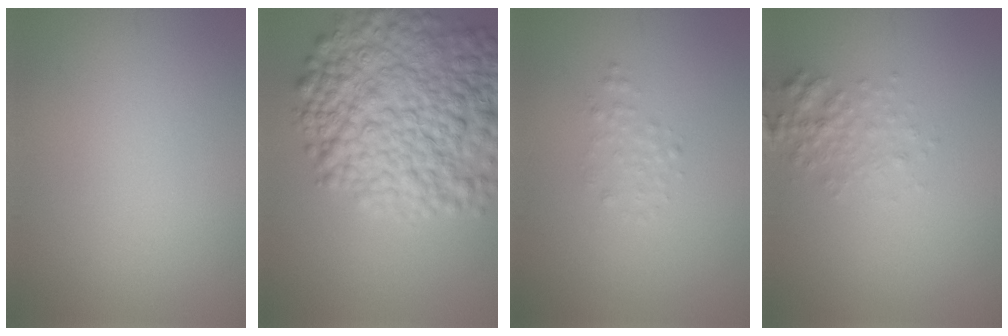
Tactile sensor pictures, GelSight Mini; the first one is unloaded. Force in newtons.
{"total": 11.6, "press": 11.6, "slide": 0.4}
{"total": 1.1, "press": 1.1, "slide": 0.1}
{"total": 2.0, "press": 2.0, "slide": 0.1}